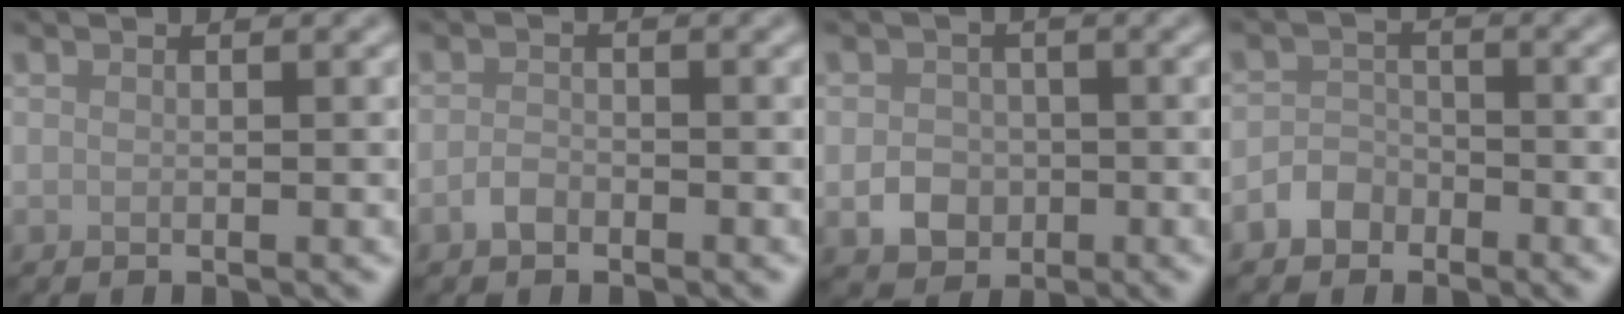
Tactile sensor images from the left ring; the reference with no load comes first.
{"total": 1.4, "force": [-0.9, 0.8, 0.6], "torque": [-0.012, 0.003, -0.020]}
{"total": 2.8, "force": [-0.7, 2.4, 1.2], "torque": [-0.017, -0.002, -0.015]}
{"total": 2.3, "force": [-1.5, 1.6, 0.5], "torque": [-0.003, 0.010, -0.033]}